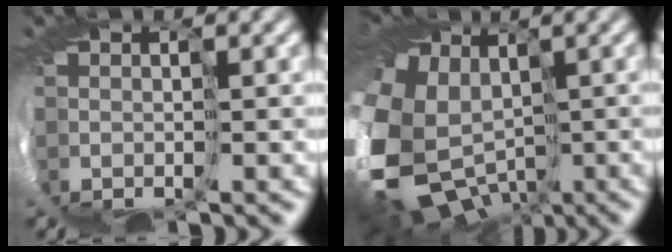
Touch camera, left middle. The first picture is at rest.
{"total": 14.1, "force": [-4.3, 11.1, 7.7], "torque": [-0.219, -0.043, -0.034]}